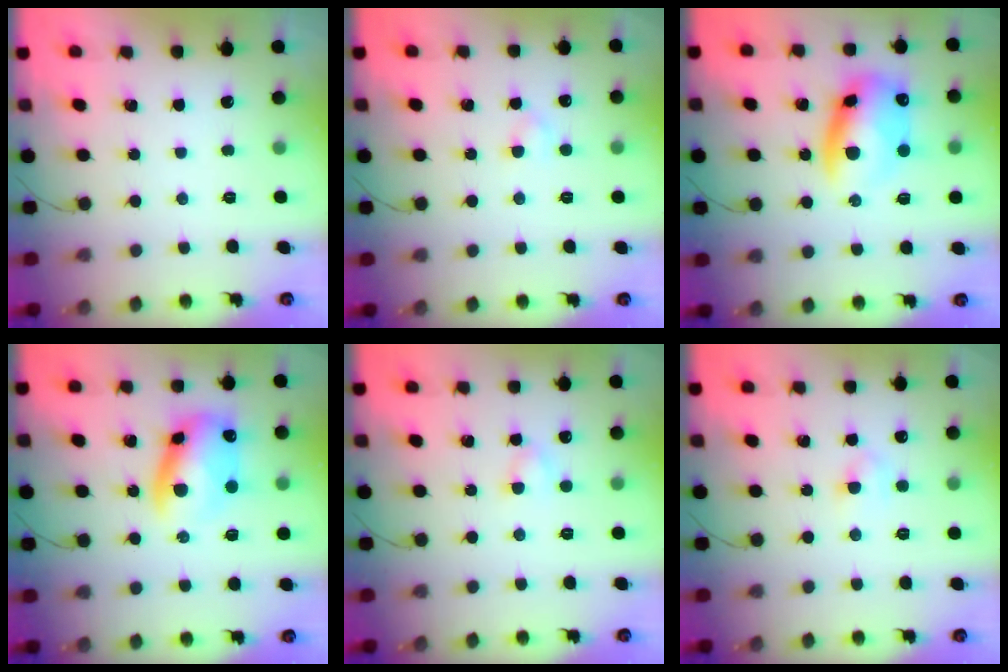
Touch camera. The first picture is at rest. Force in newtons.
{"total": 2.3, "press": 2.1, "slide": 1.0}
{"total": 11.7, "press": 11.5, "slide": 2.2}
{"total": 10.9, "press": 10.7, "slide": 2.3}
{"total": 2.6, "press": 2.5, "slide": 0.8}
{"total": 3.9, "press": 3.7, "slide": 1.1}